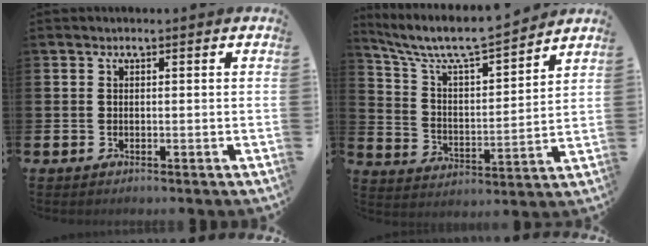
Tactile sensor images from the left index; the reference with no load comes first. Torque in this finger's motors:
{"motor_torque": [0.89, -1.25, 0.52, 0.21]}